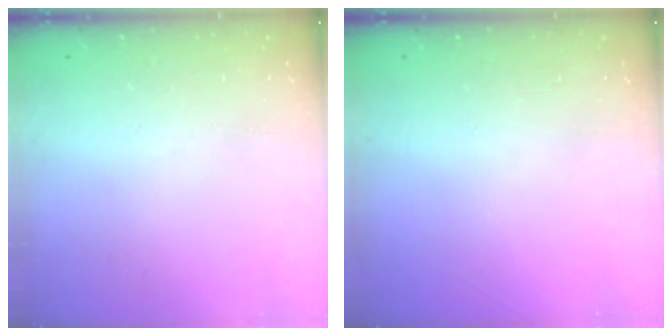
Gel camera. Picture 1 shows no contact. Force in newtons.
{"total": 0.0}